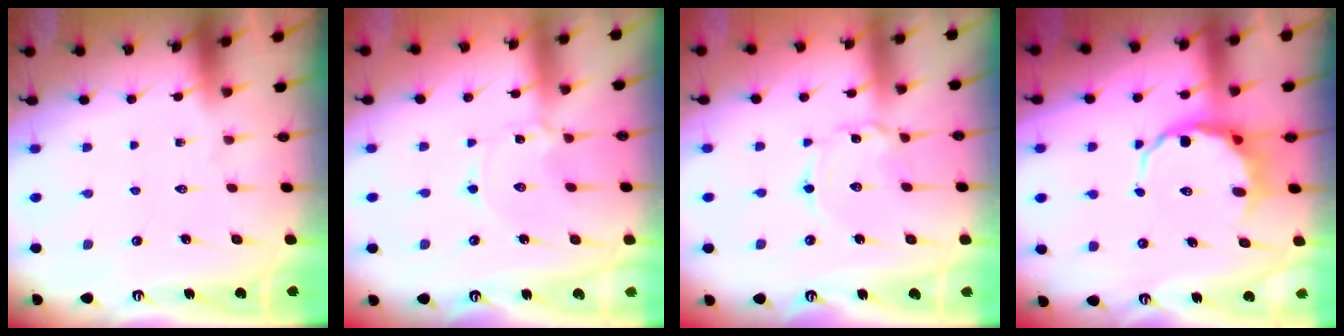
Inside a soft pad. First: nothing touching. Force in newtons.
{"total": 1.7, "press": 1.7, "slide": 0.3}
{"total": 2.0, "press": 2.0, "slide": 0.2}
{"total": 6.5, "press": 6.3, "slide": 1.9}